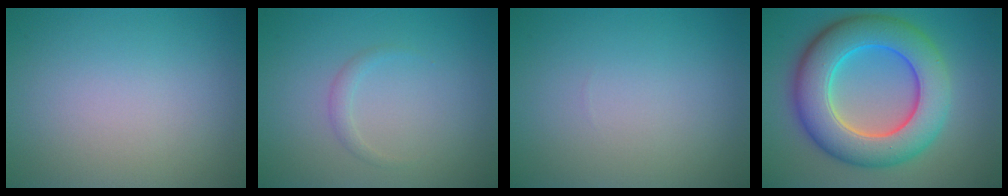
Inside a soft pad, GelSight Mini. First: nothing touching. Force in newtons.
{"total": 0.5, "press": 0.5, "slide": 0.1}
{"total": 0.0}
{"total": 10.3, "press": 10.3, "slide": 0.3}